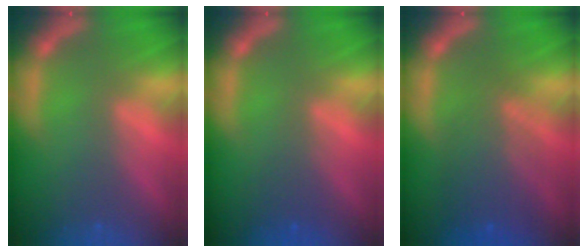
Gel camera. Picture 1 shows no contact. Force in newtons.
{"total": 1.5}
{"total": 5.5}